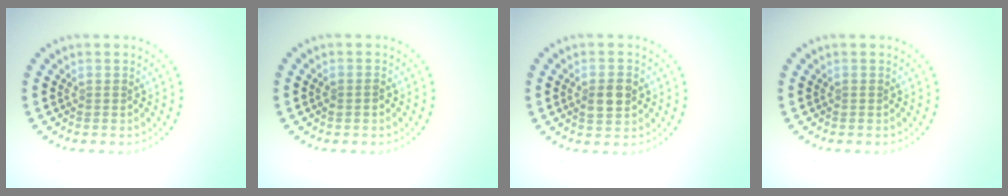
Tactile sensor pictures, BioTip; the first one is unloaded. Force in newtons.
{"total": 0.8, "press": 0.7, "slide": 0.2}
{"total": 2.8, "press": 2.8, "slide": 0.2}
{"total": 0.0}